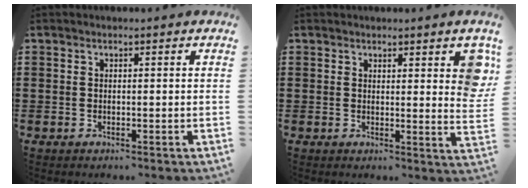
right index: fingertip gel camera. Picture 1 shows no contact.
{"total": 3.4, "force": [2.0, 1.0, 2.5], "torque": [-0.024, -0.008, 0.030]}